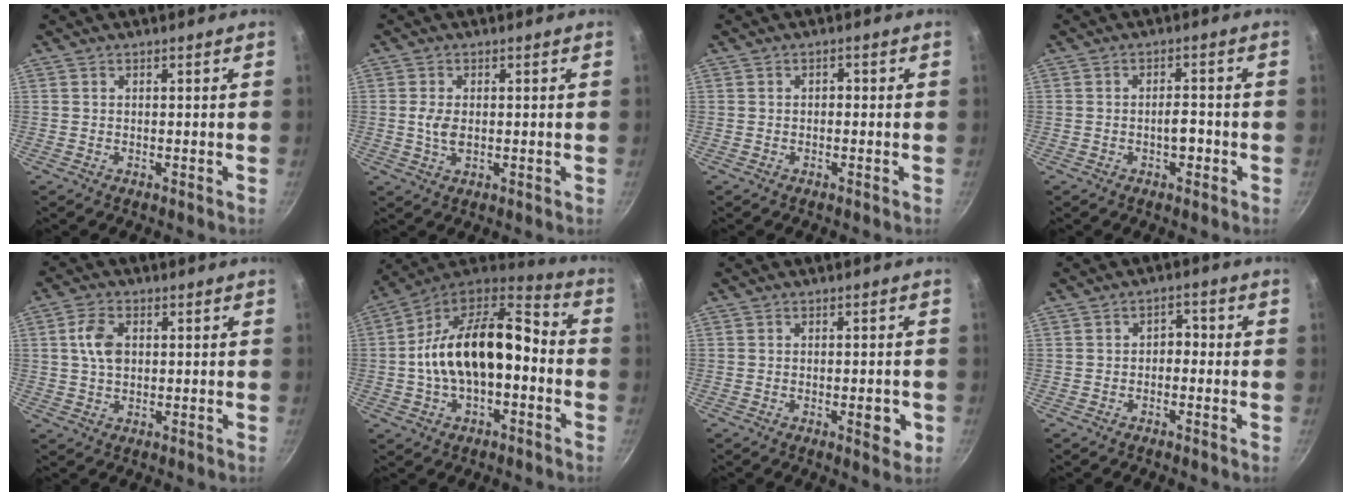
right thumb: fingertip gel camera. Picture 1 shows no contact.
{"total": 3.4, "force": [0.0, 1.9, 2.8], "torque": [-0.058, -0.003, 0.001]}
{"total": 1.0, "force": [-0.2, 0.7, 0.7], "torque": [0.001, 0.006, -0.006]}
{"total": 3.4, "force": [-1.1, 1.7, 2.7], "torque": [-0.029, 0.011, -0.018]}
{"total": 5.8, "force": [1.1, 3.7, 4.4], "torque": [-0.085, 0.003, 0.018]}
{"total": 20.7, "force": [-1.4, 11.1, 17.4], "torque": [-0.276, 0.047, -0.029]}
{"total": 4.1, "force": [-1.3, 1.5, 3.6], "torque": [-0.038, -0.002, -0.014]}
{"total": 2.9, "force": [-0.6, 2.0, 1.9], "torque": [-0.009, 0.017, -0.019]}